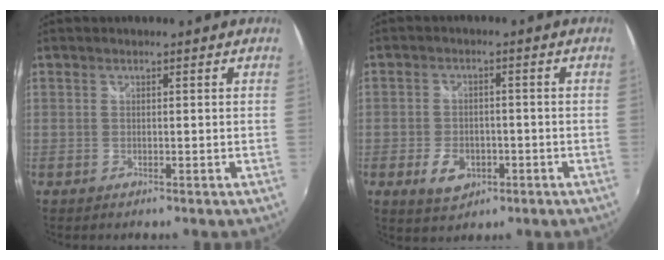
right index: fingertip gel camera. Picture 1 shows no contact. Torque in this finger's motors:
{"motor_torque": [-0.70, -0.76, -0.58, -0.21]}